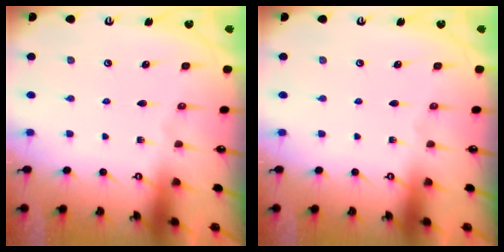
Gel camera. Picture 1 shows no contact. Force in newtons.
{"total": 0.0}